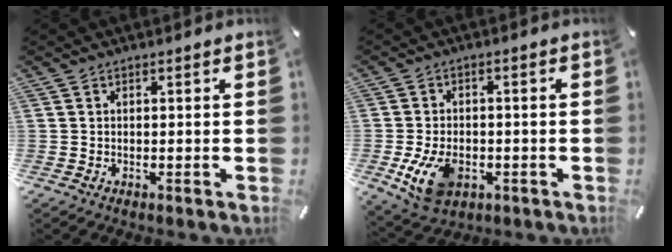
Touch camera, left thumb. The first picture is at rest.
{"total": 10.1, "force": [-3.1, 6.7, 6.9], "torque": [-0.135, -0.002, -0.055]}